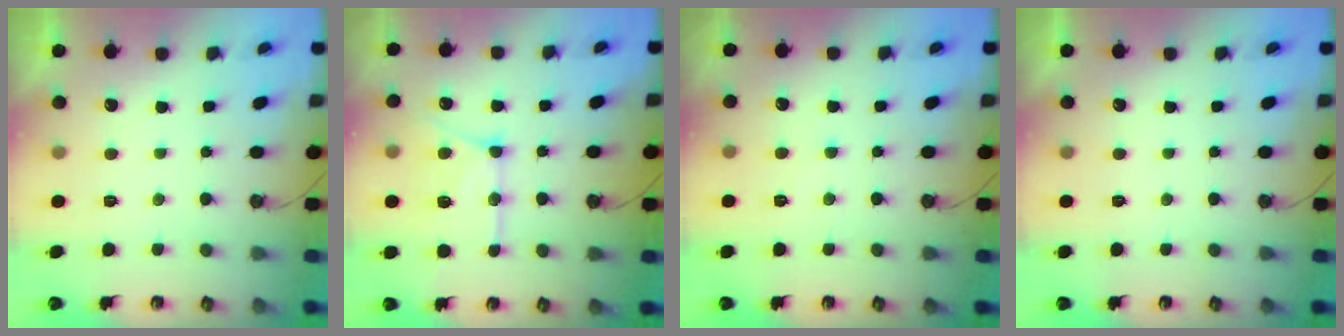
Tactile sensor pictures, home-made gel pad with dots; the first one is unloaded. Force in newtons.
{"total": 14.9, "press": 14.8, "slide": 1.6}
{"total": 2.4, "press": 2.4, "slide": 0.5}
{"total": 0.0}